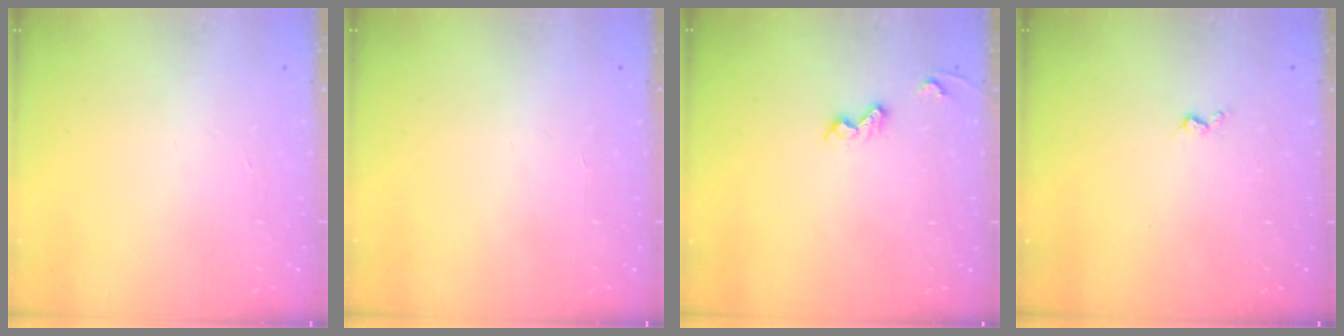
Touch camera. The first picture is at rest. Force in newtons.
{"total": 0.0}
{"total": 4.4, "press": 4.3, "slide": 0.7}
{"total": 3.0, "press": 3.0, "slide": 0.5}